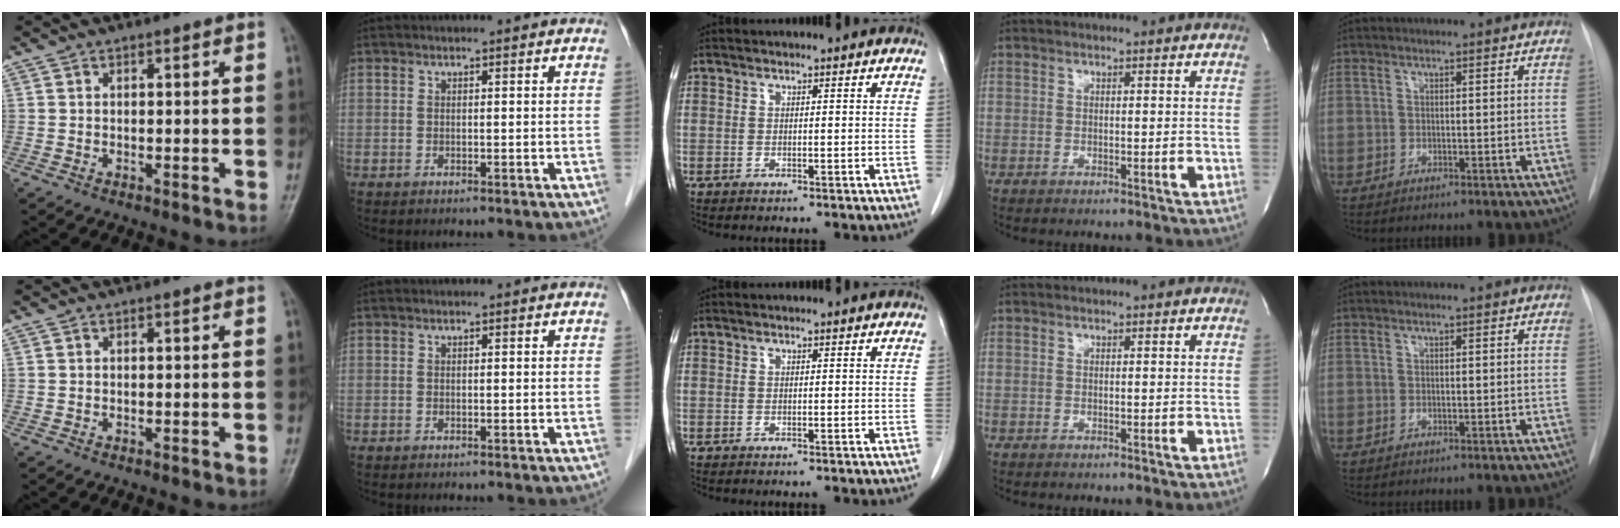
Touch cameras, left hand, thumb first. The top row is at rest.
{}